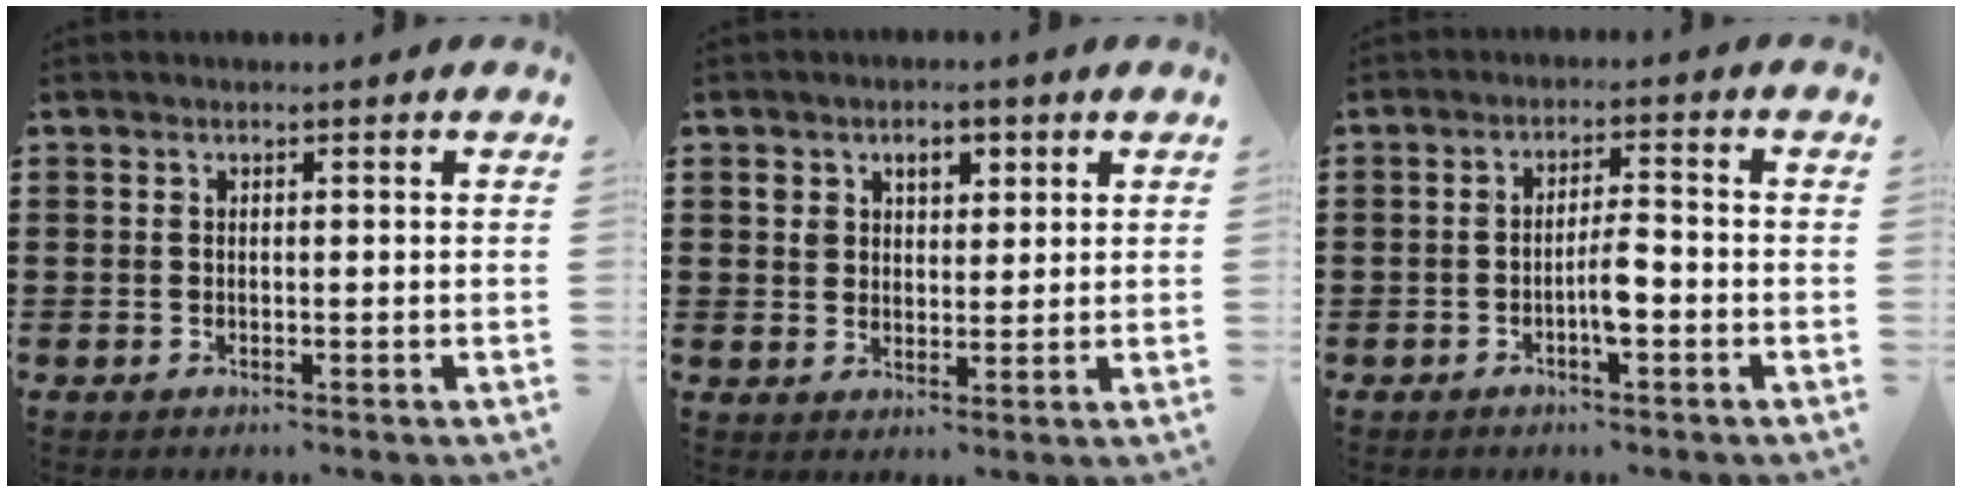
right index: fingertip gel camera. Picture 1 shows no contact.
{"total": 3.6, "force": [1.8, 2.8, 1.4], "torque": [-0.034, 0.011, 0.027]}
{"total": 4.0, "force": [-1.4, 0.8, 3.7], "torque": [-0.070, 0.002, -0.028]}